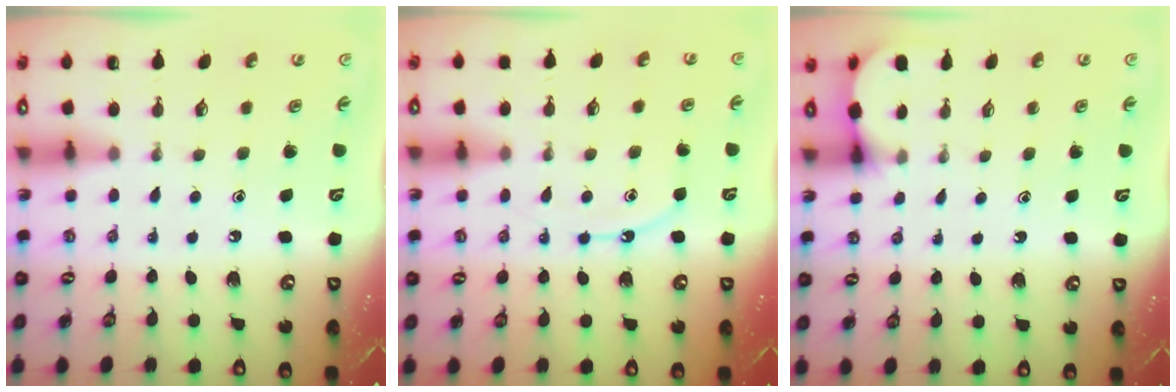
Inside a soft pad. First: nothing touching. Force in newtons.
{"total": 7.5, "press": 7.5, "slide": 0.8}
{"total": 1.3, "press": 1.3, "slide": 0.1}